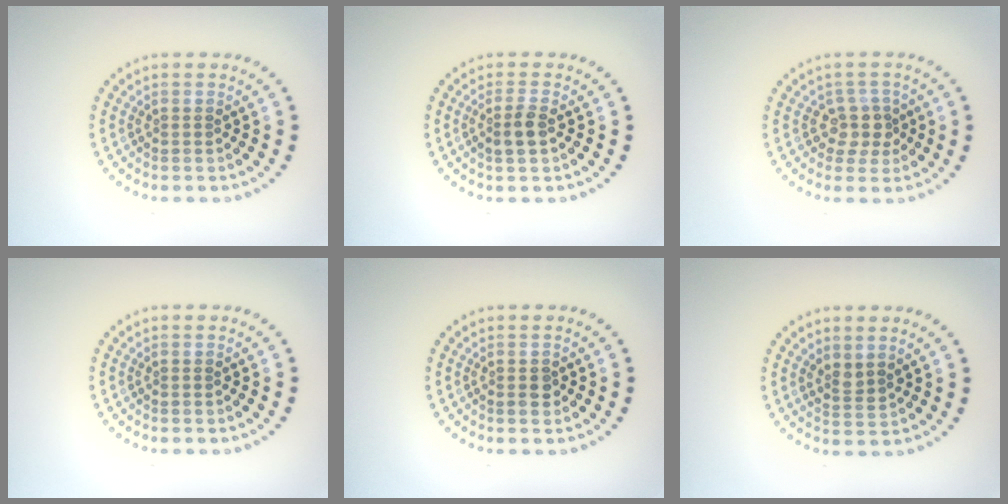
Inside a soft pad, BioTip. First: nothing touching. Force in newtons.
{"total": 2.0, "press": 1.9, "slide": 0.7}
{"total": 2.4, "press": 2.1, "slide": 1.2}
{"total": 0.0}
{"total": 1.2, "press": 1.1, "slide": 0.4}
{"total": 1.6, "press": 1.3, "slide": 1.0}